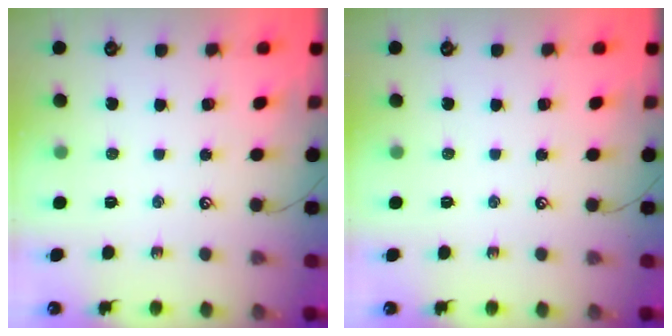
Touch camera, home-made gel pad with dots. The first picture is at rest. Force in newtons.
{"total": 0.0}